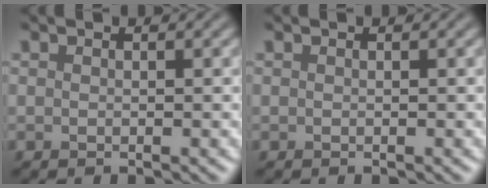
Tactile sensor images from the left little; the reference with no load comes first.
{"total": 0.0}